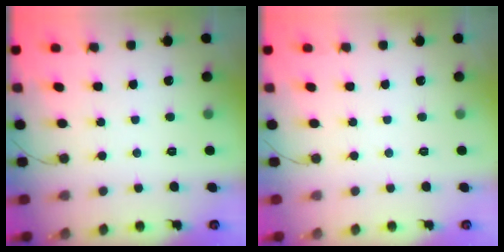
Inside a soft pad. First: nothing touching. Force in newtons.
{"total": 0.0}